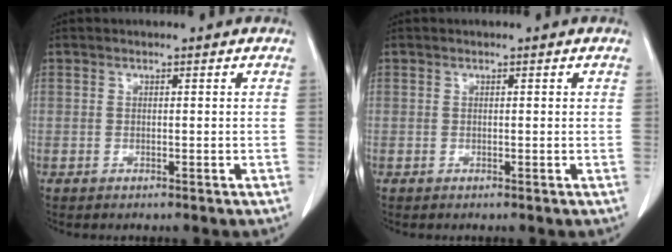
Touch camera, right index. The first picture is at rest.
{"total": 0.0}